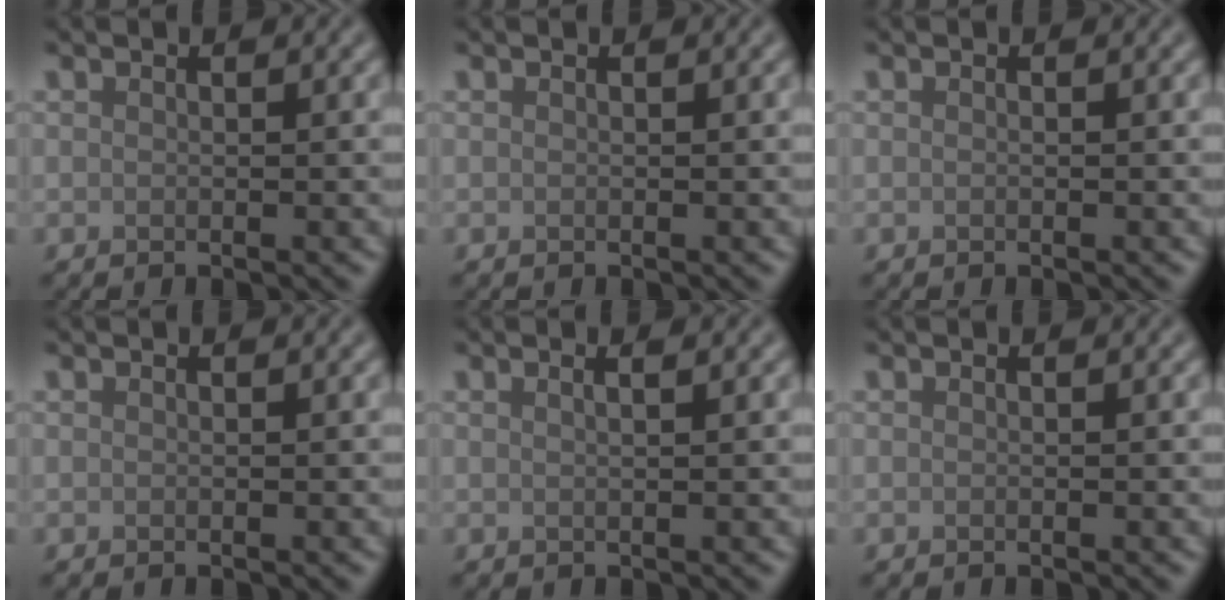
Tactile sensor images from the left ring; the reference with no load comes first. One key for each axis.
{"total": 0.0}
{"total": 0.0}
{"total": 0.0}
{"total": 1.9, "fx": 1.0, "fy": 0.9, "fz": 1.4, "tx": -0.002, "ty": -0.001, "tz": -0.007}
{"total": 0.0}